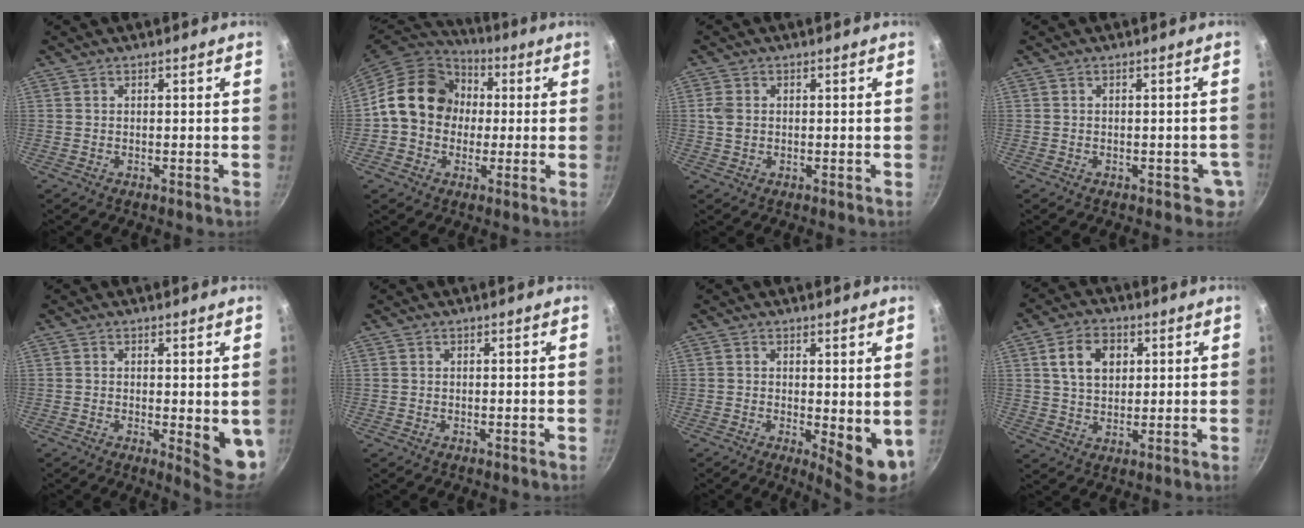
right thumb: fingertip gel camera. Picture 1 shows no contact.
{"total": 16.1, "force": [1.2, 13.6, 8.7], "torque": [-0.109, 0.034, 0.007]}
{"total": 2.7, "force": [0.2, 2.1, 1.7], "torque": [-0.034, 0.002, 0.002]}
{"total": 2.4, "force": [-0.8, 1.8, 1.5], "torque": [-0.002, 0.010, -0.003]}
{"total": 7.2, "force": [-0.2, 2.6, 6.7], "torque": [-0.073, -0.016, 0.000]}
{"total": 0.0}
{"total": 7.3, "force": [0.0, 3.0, 6.6], "torque": [-0.078, -0.013, 0.006]}
{"total": 8.5, "force": [2.5, 6.0, 5.5], "torque": [-0.078, 0.002, 0.042]}